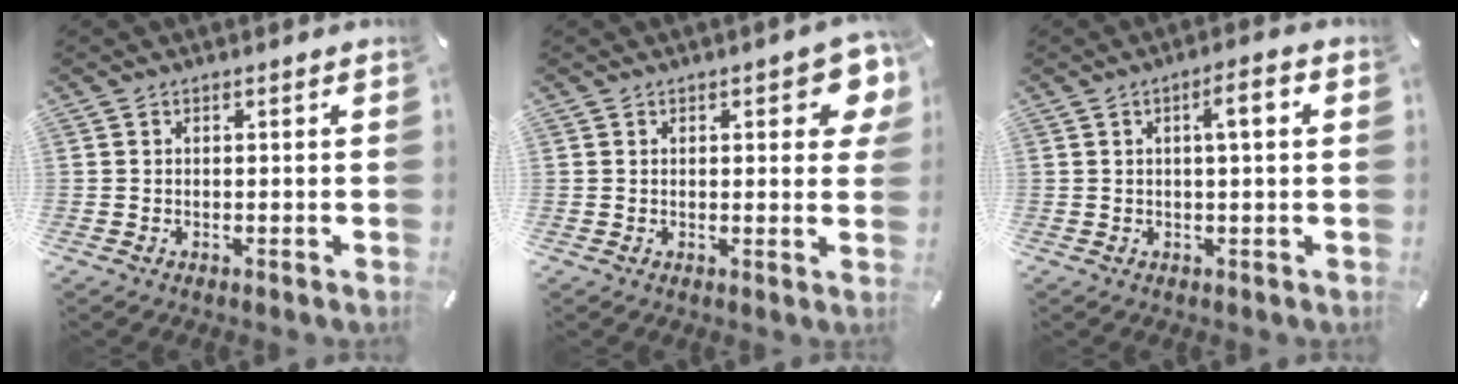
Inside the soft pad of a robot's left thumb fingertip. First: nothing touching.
{"total": 9.9, "force": [4.6, 3.7, 7.9], "torque": [-0.097, -0.023, 0.074]}
{"total": 5.3, "force": [1.2, 1.0, 5.0], "torque": [-0.082, -0.002, 0.012]}